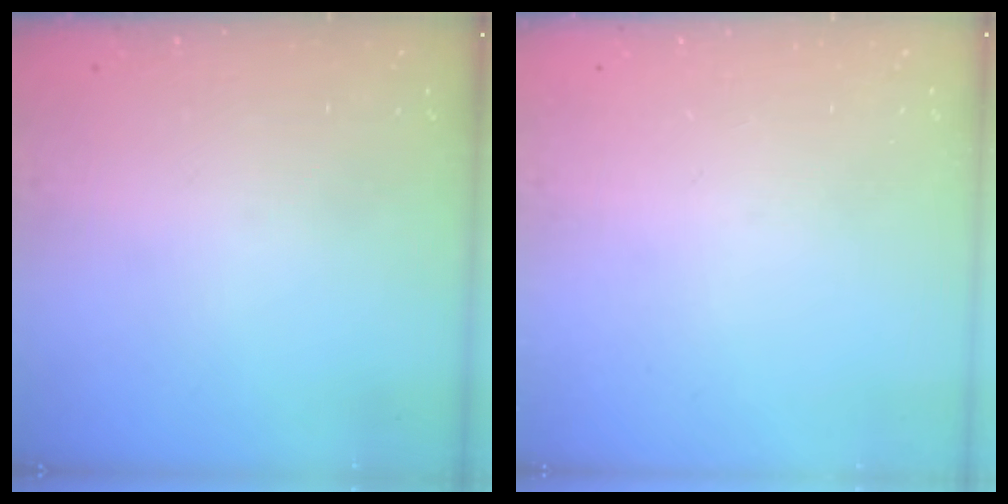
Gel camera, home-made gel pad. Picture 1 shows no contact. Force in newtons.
{"total": 0.0}